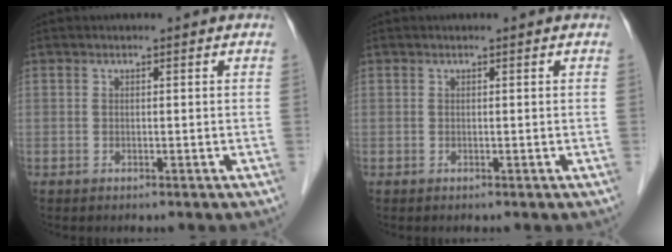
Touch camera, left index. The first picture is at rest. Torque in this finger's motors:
{"motor_torque": [0.24, 0.06, -0.03, 0.00]}